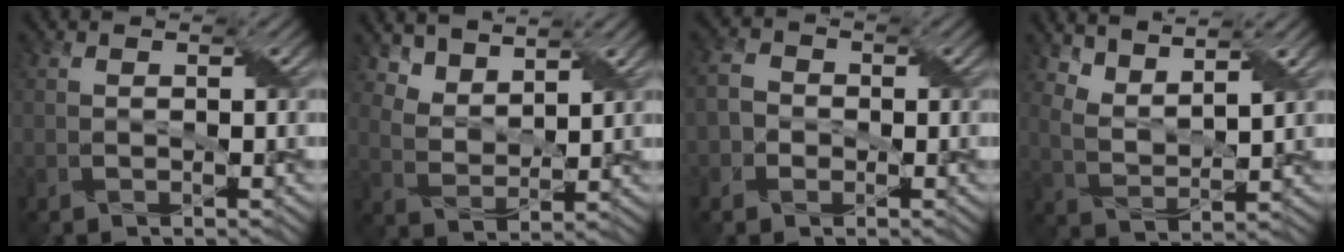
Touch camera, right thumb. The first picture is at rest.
{"total": 6.0, "force": [4.9, 2.4, 2.5], "torque": [-0.062, -0.017, 0.113]}
{"total": 2.9, "force": [-0.8, 2.6, 1.0], "torque": [-0.022, 0.004, -0.023]}
{"total": 7.2, "force": [5.6, 2.0, 3.9], "torque": [-0.082, 0.000, 0.103]}